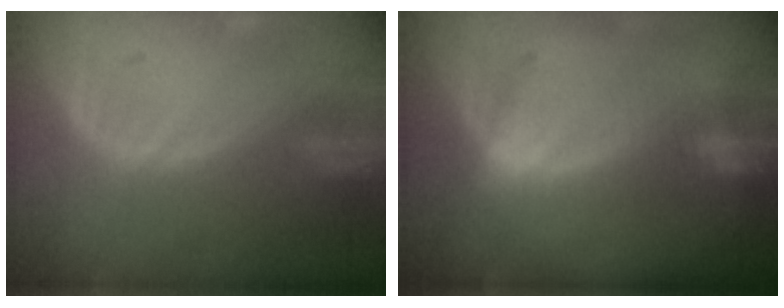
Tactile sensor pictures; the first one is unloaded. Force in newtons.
{"total": 6.9, "press": 6.9, "slide": 0.6}